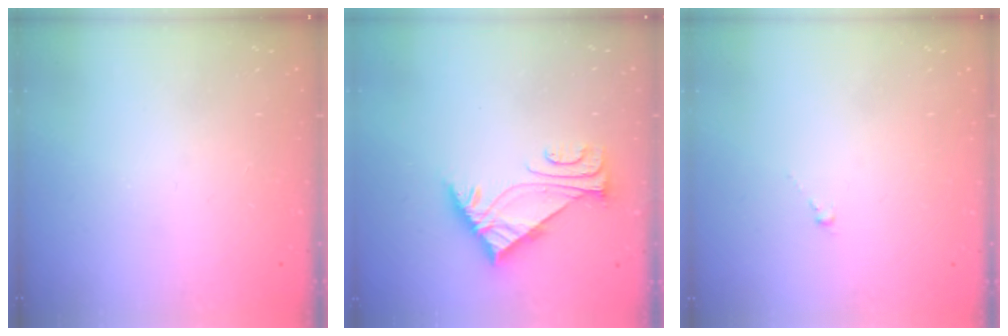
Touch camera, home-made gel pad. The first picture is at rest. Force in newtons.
{"total": 5.7, "press": 5.7, "slide": 0.6}
{"total": 0.6, "press": 0.4, "slide": 0.4}